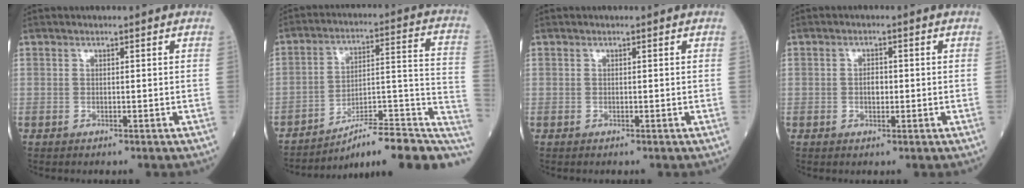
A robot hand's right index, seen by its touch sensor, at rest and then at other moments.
{"total": 17.6, "force": [-13.1, 3.0, 11.4], "torque": [-0.105, 0.050, -0.187]}
{"total": 0.0}
{"total": 1.8, "force": [-0.2, 1.0, 1.5], "torque": [-0.025, 0.002, -0.003]}